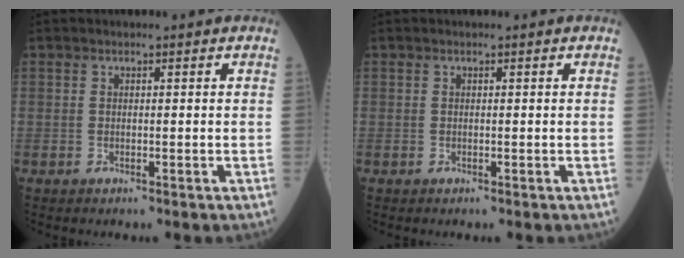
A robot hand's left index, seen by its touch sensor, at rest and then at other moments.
{"total": 0.0}